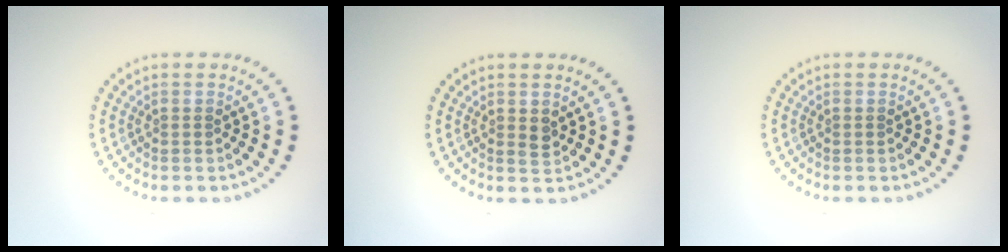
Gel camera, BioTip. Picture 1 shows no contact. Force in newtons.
{"total": 1.1, "press": 1.0, "slide": 0.2}
{"total": 0.0}